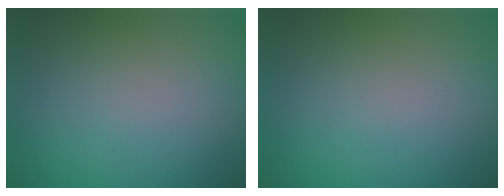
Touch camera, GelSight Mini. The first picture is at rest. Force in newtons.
{"total": 0.0}